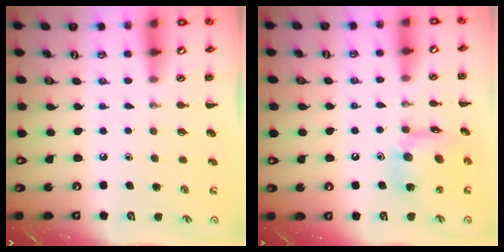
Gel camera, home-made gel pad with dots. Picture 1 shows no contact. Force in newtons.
{"total": 14.2, "press": 14.1, "slide": 2.1}